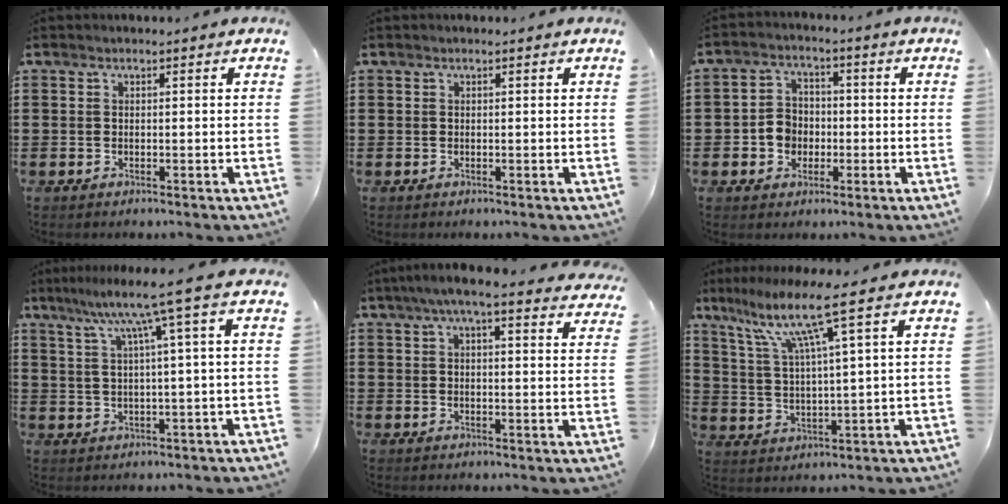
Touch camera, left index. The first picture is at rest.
{"total": 0.0}
{"total": 4.6, "force": [-1.2, 4.0, 1.9], "torque": [-0.045, 0.012, -0.026]}
{"total": 7.9, "force": [3.4, -1.0, 7.0], "torque": [-0.145, -0.008, 0.050]}
{"total": 5.9, "force": [4.8, 0.1, 3.4], "torque": [-0.079, -0.007, 0.085]}
{"total": 10.3, "force": [6.1, 0.3, 8.3], "torque": [-0.177, -0.018, 0.099]}